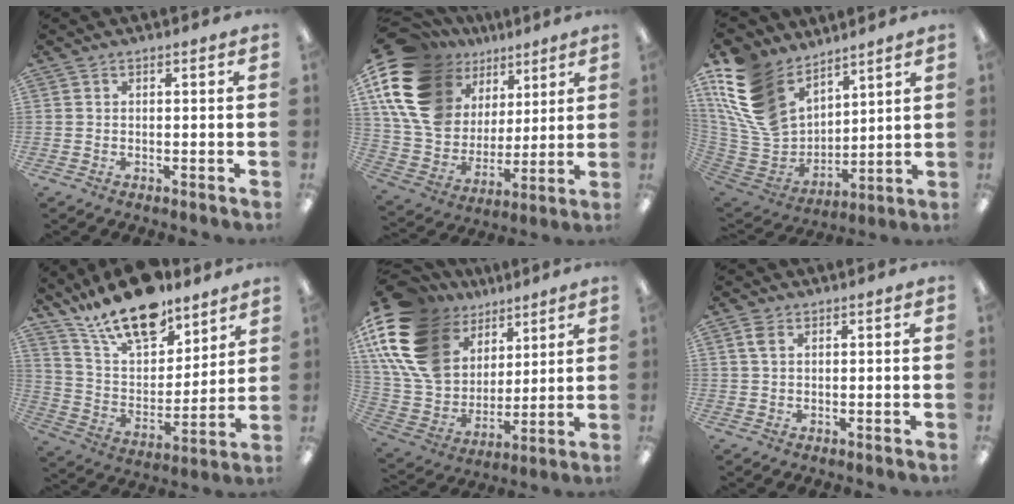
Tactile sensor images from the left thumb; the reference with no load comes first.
{"total": 20.6, "force": [10.6, 14.7, 9.9], "torque": [-0.197, -0.042, 0.209]}
{"total": 20.3, "force": [11.3, 13.2, 10.4], "torque": [-0.246, -0.063, 0.213]}
{"total": 18.5, "force": [14.4, 7.4, 9.0], "torque": [-0.173, -0.085, 0.256]}
{"total": 21.8, "force": [11.1, 15.0, 11.4], "torque": [-0.247, -0.046, 0.209]}
{"total": 2.9, "force": [1.5, 1.7, 1.9], "torque": [-0.043, 0.003, 0.026]}